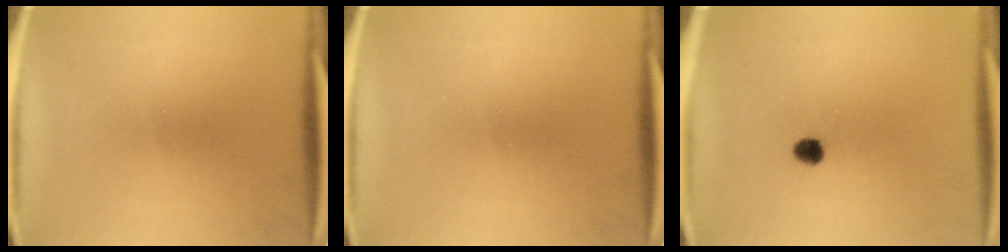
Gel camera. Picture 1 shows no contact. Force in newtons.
{"total": 0.0}
{"total": 2.5}